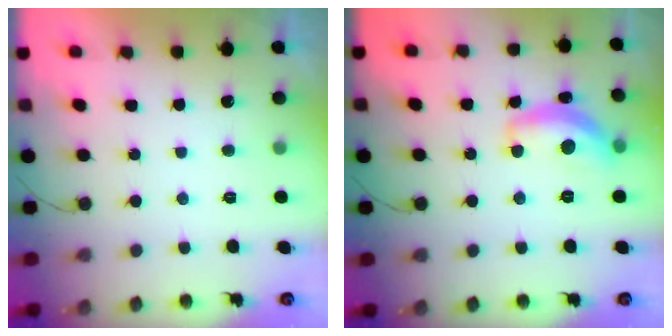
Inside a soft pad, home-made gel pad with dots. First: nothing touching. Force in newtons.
{"total": 13.6, "press": 13.6, "slide": 0.7}